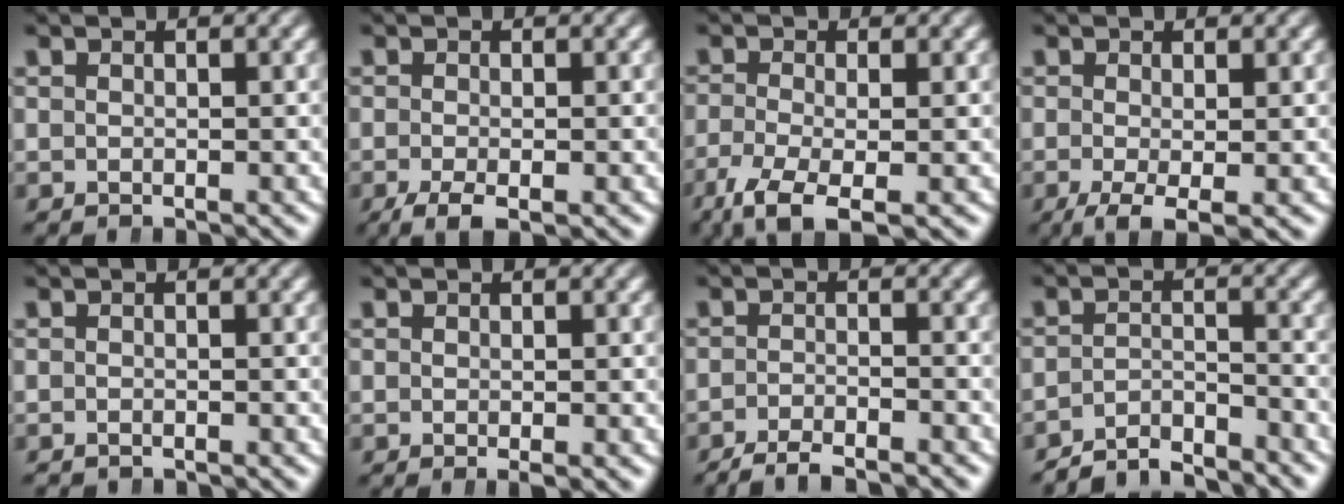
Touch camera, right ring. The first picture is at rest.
{"total": 3.0, "force": [-1.9, 1.3, 2.0], "torque": [-0.039, -0.017, -0.023]}
{"total": 5.7, "force": [-3.8, 2.0, 3.7], "torque": [-0.080, -0.037, -0.046]}
{"total": 4.0, "force": [-2.5, 1.5, 2.7], "torque": [-0.060, -0.030, -0.027]}
{"total": 1.0, "force": [-1.0, -0.1, 0.0], "torque": [-0.009, -0.009, -0.011]}
{"total": 0.9, "force": [-0.5, 0.0, 0.8], "torque": [-0.007, -0.001, -0.008]}
{"total": 3.7, "force": [-3.5, 0.8, 0.9], "torque": [-0.012, -0.007, -0.059]}
{"total": 4.6, "force": [-4.3, 0.9, 1.1], "torque": [-0.010, -0.012, -0.076]}